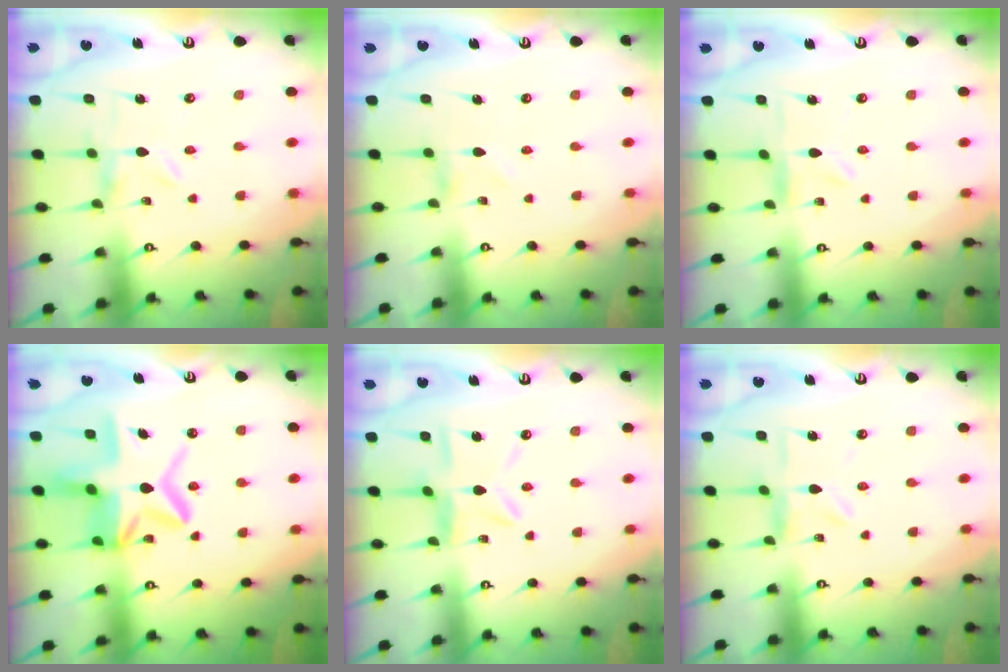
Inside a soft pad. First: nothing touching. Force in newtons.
{"total": 0.8, "press": 0.8, "slide": 0.1}
{"total": 0.5, "press": 0.4, "slide": 0.3}
{"total": 15.1, "press": 15.0, "slide": 1.6}
{"total": 9.1, "press": 9.1, "slide": 0.9}
{"total": 4.7, "press": 4.7, "slide": 0.5}